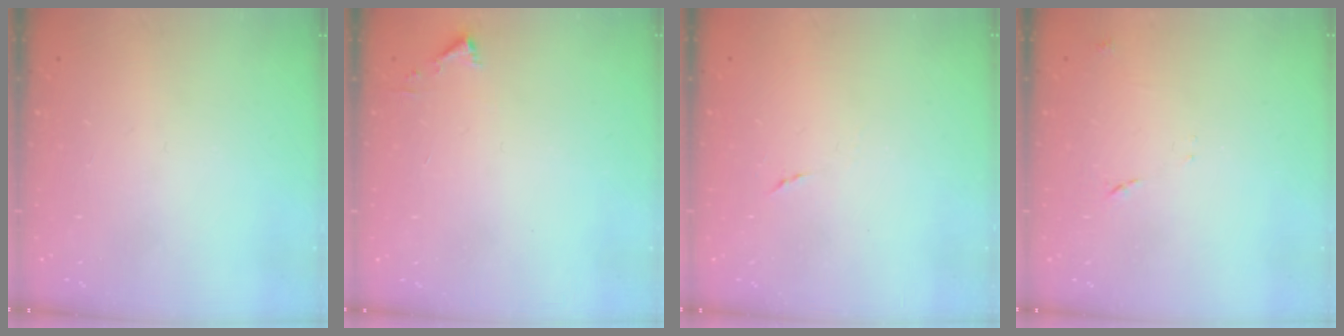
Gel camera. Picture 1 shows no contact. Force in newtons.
{"total": 2.3, "press": 2.3, "slide": 0.2}
{"total": 3.9, "press": 3.5, "slide": 1.6}
{"total": 8.5, "press": 8.5, "slide": 0.7}